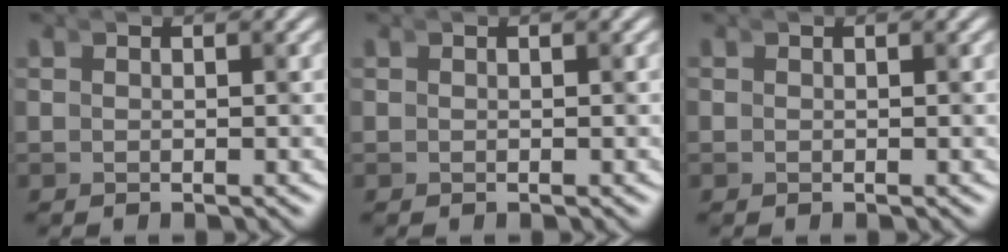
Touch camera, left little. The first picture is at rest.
{"total": 0.0}
{"total": 0.0}